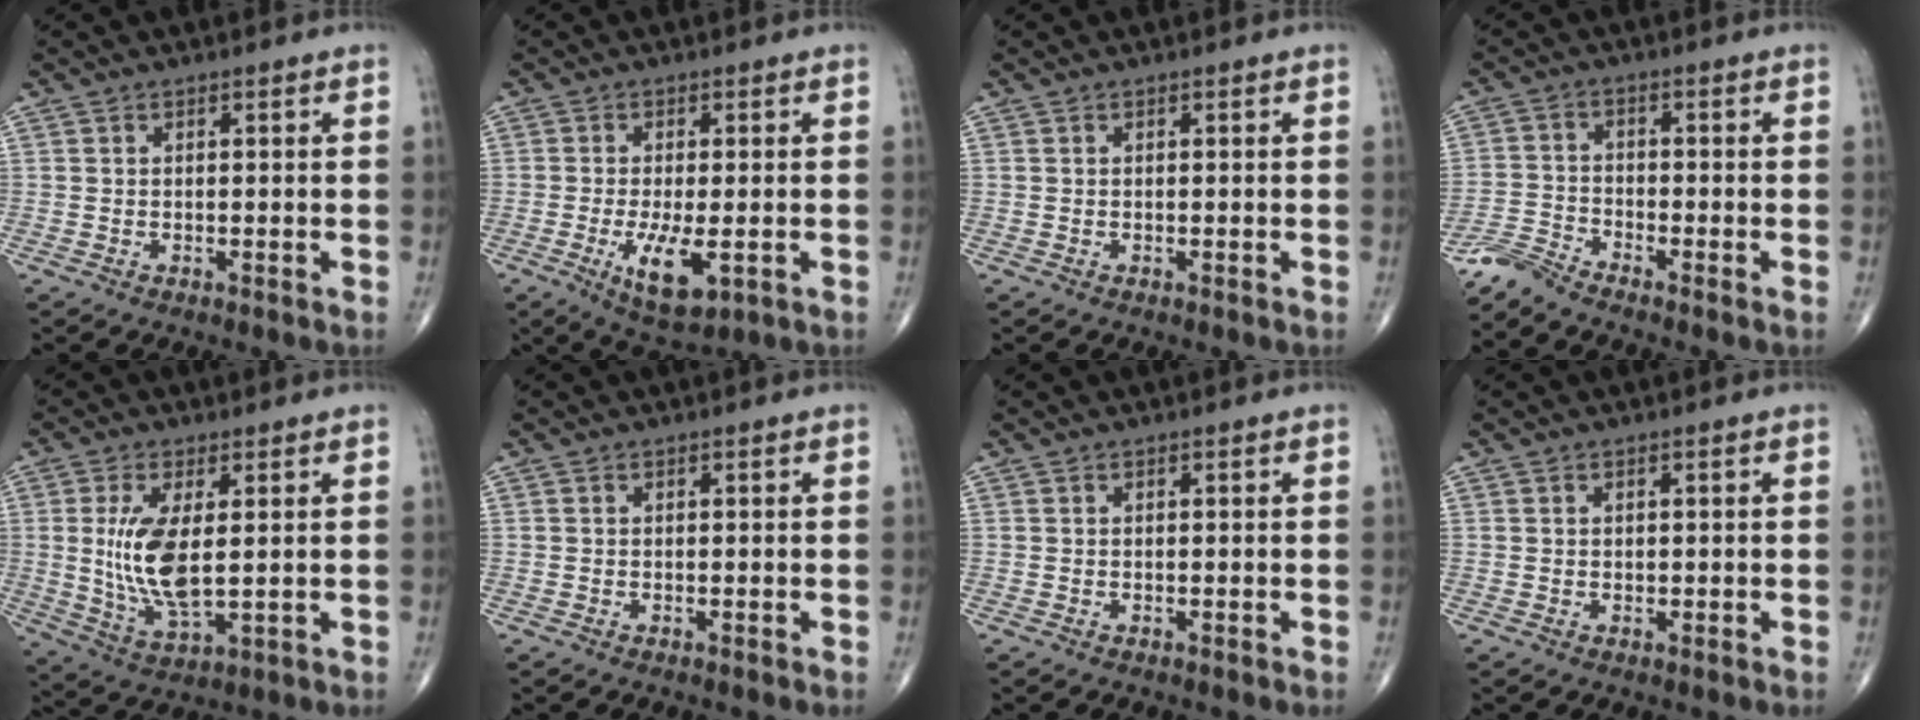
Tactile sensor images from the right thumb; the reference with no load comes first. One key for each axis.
{"total": 7.9, "fx": -2.2, "fy": 2.8, "fz": 7.1, "tx": -0.124, "ty": -0.018, "tz": -0.029}
{"total": 0.0}
{"total": 3.8, "fx": -3.8, "fy": -0.5, "fz": 0.3, "tx": -0.017, "ty": 0.004, "tz": -0.087}
{"total": 11.1, "fx": 1.1, "fy": 4.4, "fz": 10.1, "tx": -0.206, "ty": -0.022, "tz": 0.032}
{"total": 0.0}
{"total": 0.0}
{"total": 0.5, "fx": 0.1, "fy": 0.4, "fz": 0.3, "tx": -0.002, "ty": 0.000, "tz": 0.002}